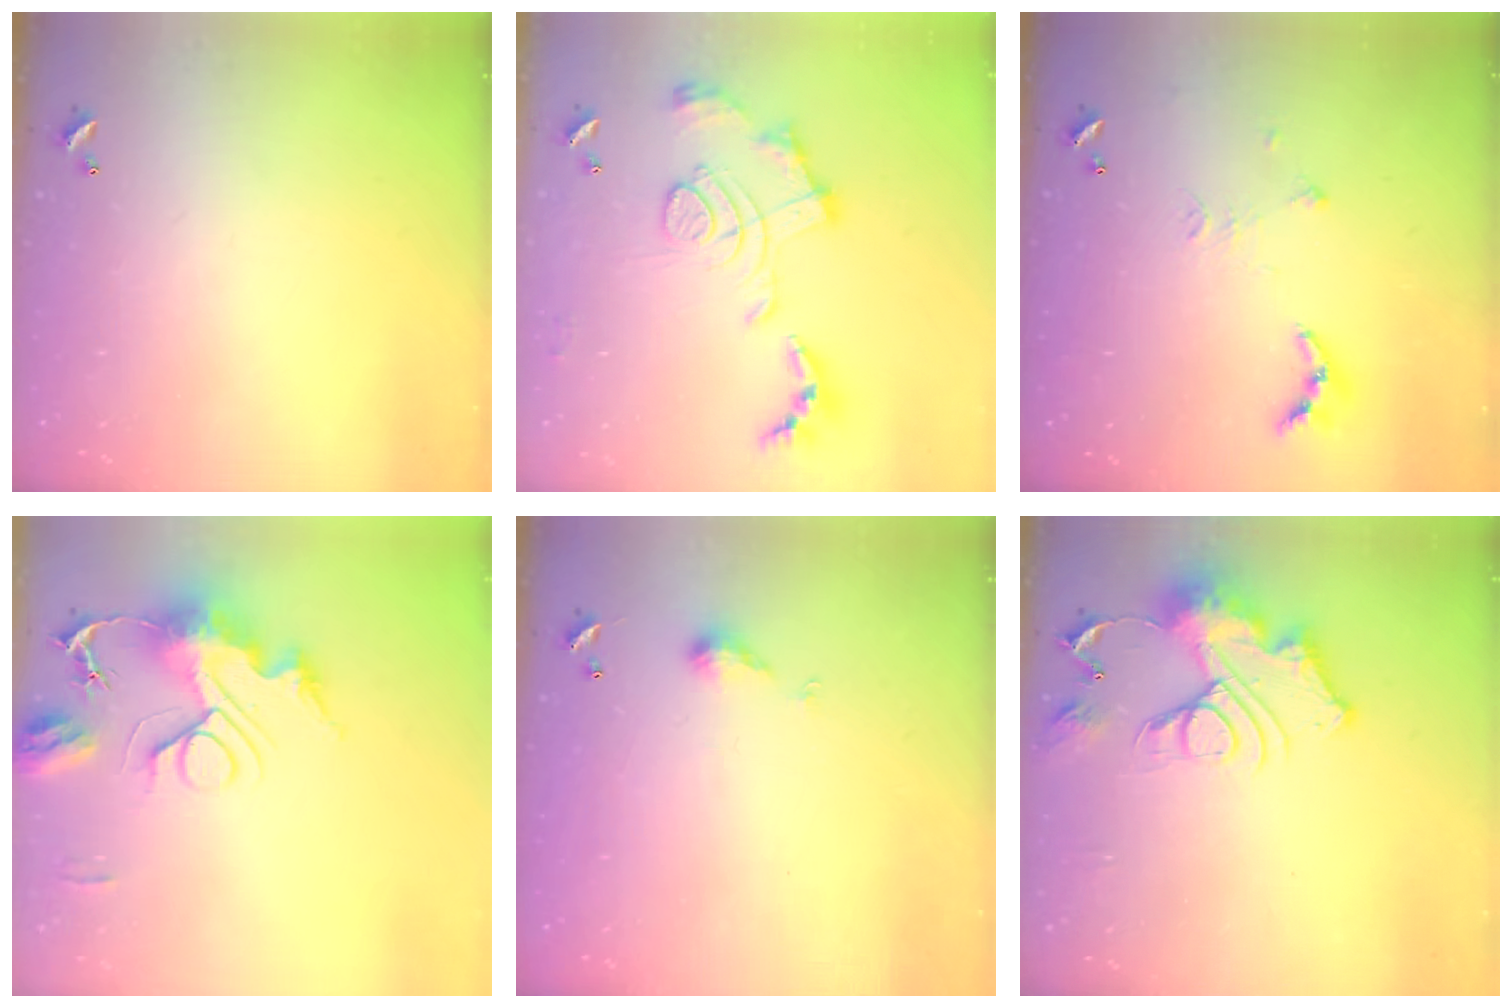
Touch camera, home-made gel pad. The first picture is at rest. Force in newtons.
{"total": 2.1, "press": 1.4, "slide": 1.5}
{"total": 9.3, "press": 9.2, "slide": 0.9}
{"total": 14.3, "press": 14.3, "slide": 1.5}
{"total": 4.4, "press": 4.3, "slide": 0.7}
{"total": 15.3, "press": 15.3, "slide": 1.4}